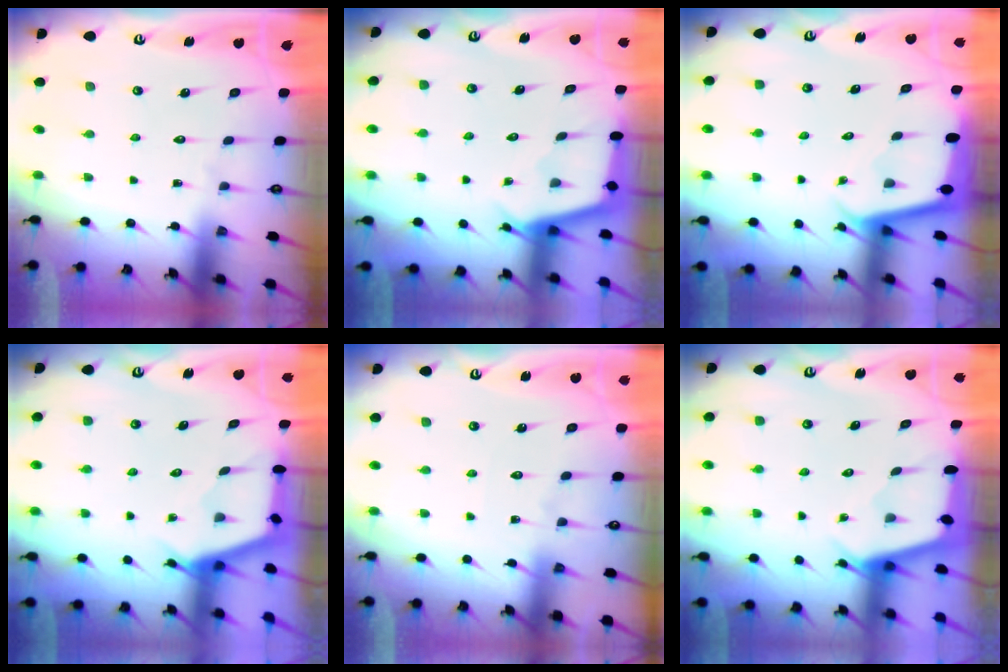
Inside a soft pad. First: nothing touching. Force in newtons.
{"total": 3.0, "press": 3.0, "slide": 0.3}
{"total": 1.9, "press": 1.9, "slide": 0.1}
{"total": 3.0, "press": 2.9, "slide": 0.4}
{"total": 2.7, "press": 2.7, "slide": 0.4}
{"total": 2.6, "press": 2.6, "slide": 0.3}